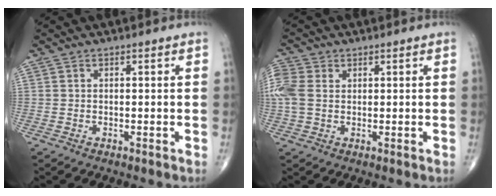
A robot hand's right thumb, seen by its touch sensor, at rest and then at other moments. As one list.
[{"total": 6.1, "force": [1.1, 4.3, 4.2], "torque": [-0.122, 0.013, 0.023]}]